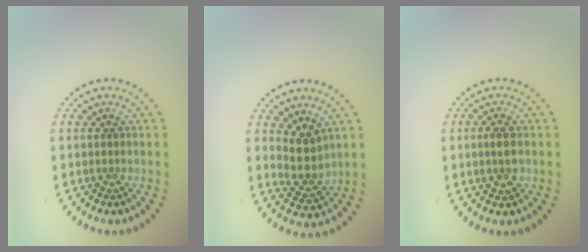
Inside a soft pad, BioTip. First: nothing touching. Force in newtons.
{"total": 2.9, "press": 2.4, "slide": 1.6}
{"total": 2.1, "press": 2.1, "slide": 0.2}